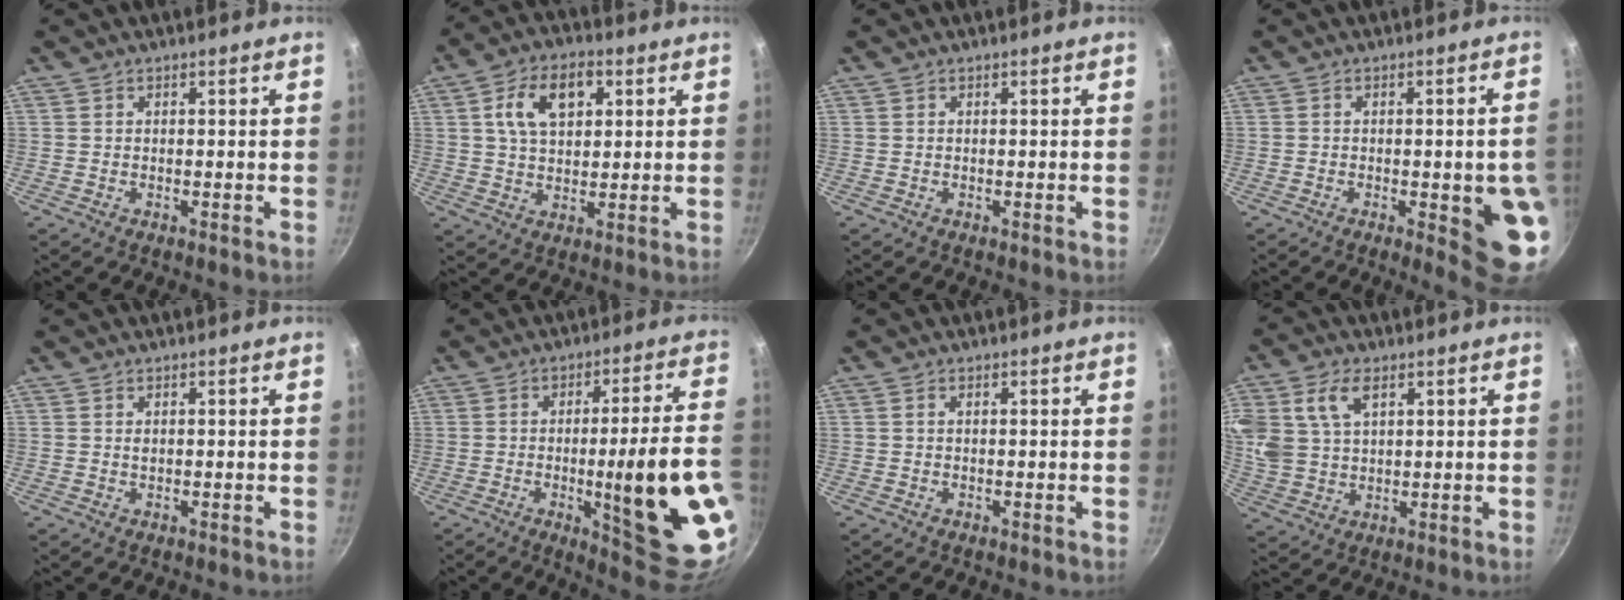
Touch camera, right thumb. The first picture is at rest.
{"total": 10.8, "force": [3.3, 6.8, 7.8], "torque": [-0.113, 0.006, 0.051]}
{"total": 0.0}
{"total": 10.5, "force": [-2.1, 2.8, 9.9], "torque": [-0.093, 0.007, -0.020]}
{"total": 0.7, "force": [0.3, 0.4, 0.5], "torque": [-0.009, 0.001, 0.006]}
{"total": 22.6, "force": [-4.9, 3.9, 21.8], "torque": [-0.277, 0.003, -0.054]}
{"total": 0.6, "force": [0.2, 0.2, 0.5], "torque": [-0.009, 0.003, 0.002]}
{"total": 12.6, "force": [4.9, 8.4, 8.0], "torque": [-0.166, 0.002, 0.101]}